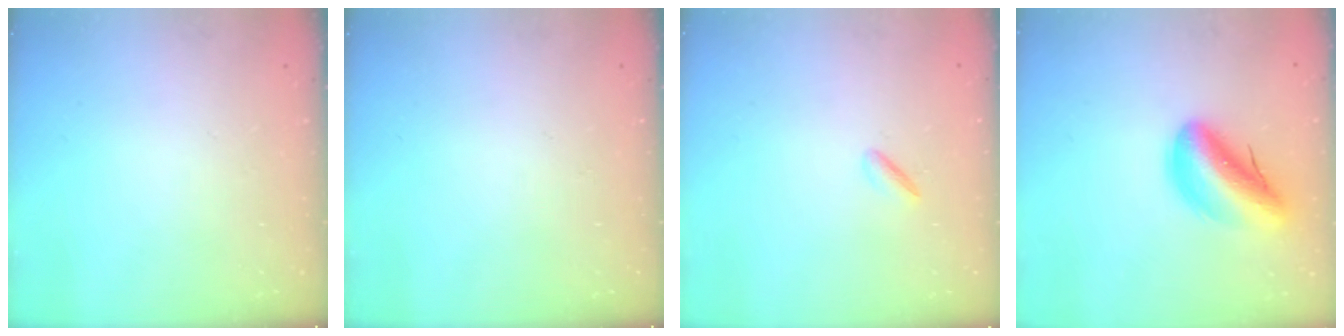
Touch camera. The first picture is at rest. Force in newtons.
{"total": 0.0}
{"total": 2.0, "press": 1.9, "slide": 0.7}
{"total": 12.5, "press": 11.9, "slide": 3.8}